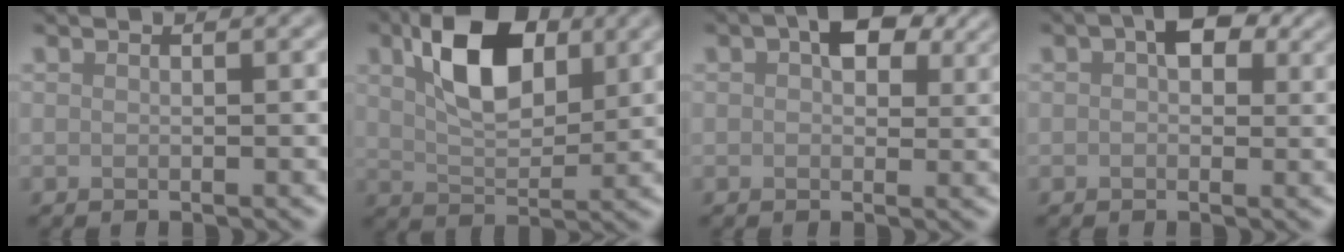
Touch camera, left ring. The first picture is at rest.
{"total": 8.3, "force": [3.0, 4.4, 6.4], "torque": [-0.120, 0.012, 0.049]}
{"total": 4.9, "force": [2.0, 2.7, 3.5], "torque": [-0.055, 0.007, 0.027]}
{"total": 4.1, "force": [1.5, 2.3, 3.0], "torque": [-0.041, 0.009, 0.018]}